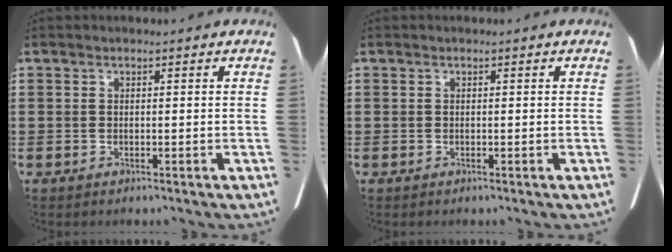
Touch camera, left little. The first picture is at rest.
{"total": 0.0}